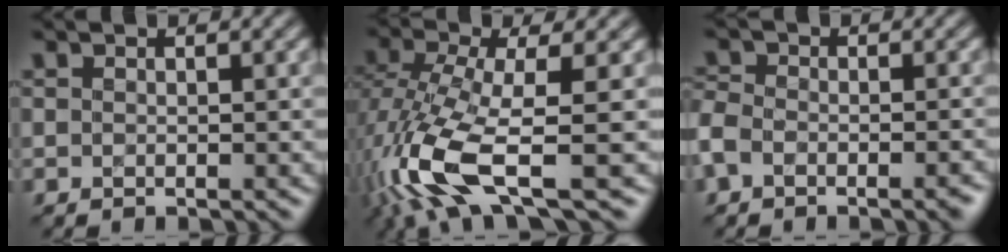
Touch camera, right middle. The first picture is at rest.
{"total": 9.5, "force": [-3.2, 3.2, 8.3], "torque": [-0.200, -0.004, -0.064]}
{"total": 4.1, "force": [-2.5, 2.2, 2.4], "torque": [-0.043, 0.009, -0.049]}